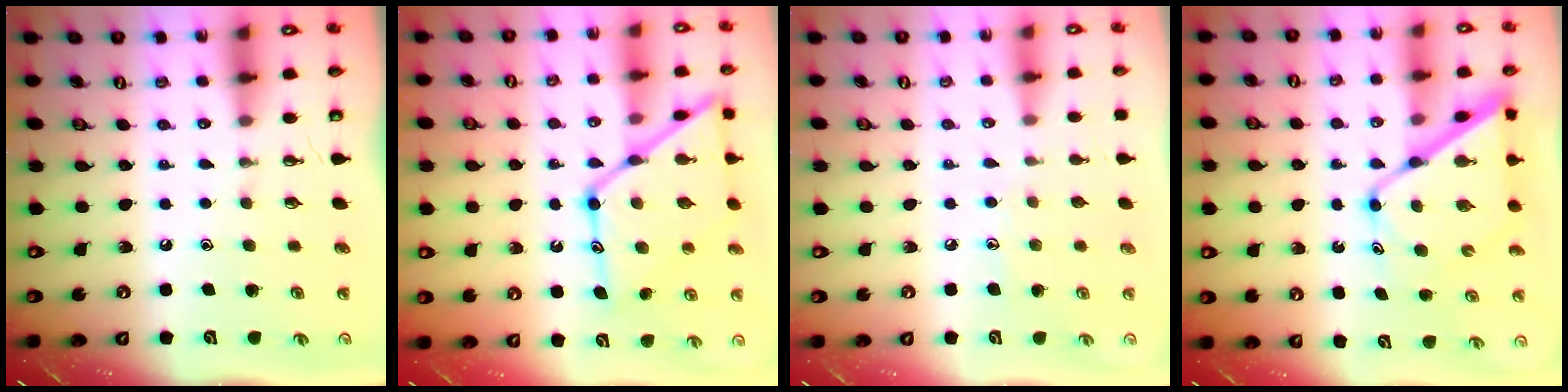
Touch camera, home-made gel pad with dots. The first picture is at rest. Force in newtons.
{"total": 19.7, "press": 19.7, "slide": 1.6}
{"total": 5.5, "press": 5.5, "slide": 0.5}
{"total": 13.0, "press": 13.0, "slide": 1.3}